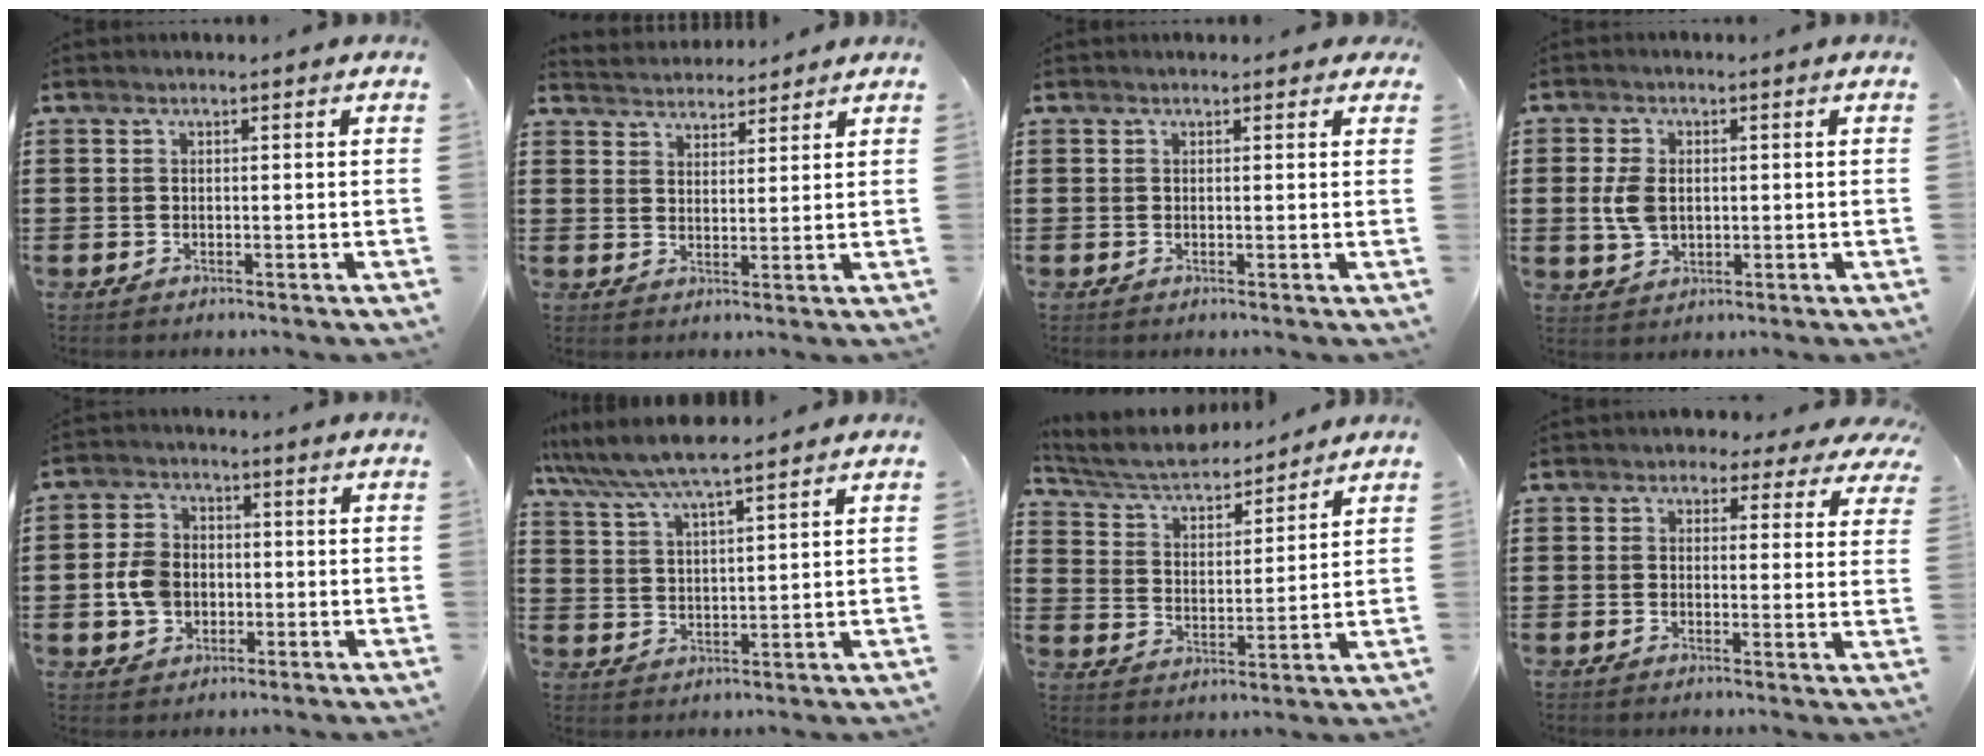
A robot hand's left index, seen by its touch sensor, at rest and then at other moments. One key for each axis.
{"total": 3.2, "fx": 3.1, "fy": 0.5, "fz": -0.6, "tx": -0.001, "ty": -0.010, "tz": 0.058}
{"total": 0.7, "fx": 0.4, "fy": 0.5, "fz": 0.2, "tx": 0.002, "ty": 0.002, "tz": 0.006}
{"total": 5.1, "fx": 0.3, "fy": 3.4, "fz": 3.8, "tx": -0.101, "ty": 0.004, "tz": -0.001}
{"total": 5.9, "fx": -1.0, "fy": 4.8, "fz": 3.3, "tx": -0.082, "ty": 0.009, "tz": -0.021}
{"total": 6.4, "fx": 5.7, "fy": 0.4, "fz": 2.8, "tx": -0.076, "ty": -0.024, "tz": 0.099}
{"total": 5.6, "fx": 5.2, "fy": 1.1, "fz": 1.9, "tx": -0.061, "ty": -0.031, "tz": 0.087}
{"total": 2.5, "fx": 1.9, "fy": 1.4, "fz": 0.8, "tx": -0.018, "ty": 0.000, "tz": 0.031}